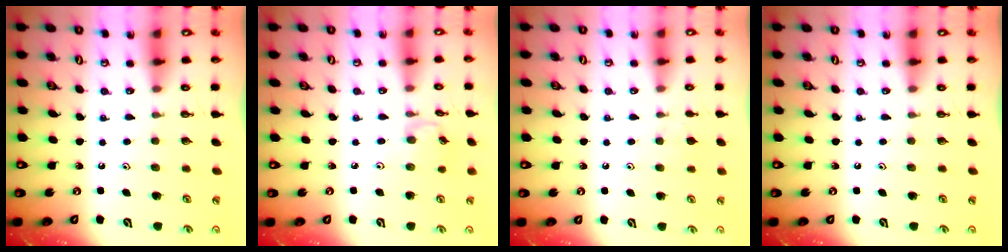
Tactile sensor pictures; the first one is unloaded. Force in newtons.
{"total": 3.3, "press": 3.2, "slide": 0.3}
{"total": 3.7, "press": 3.7, "slide": 0.7}
{"total": 0.0}